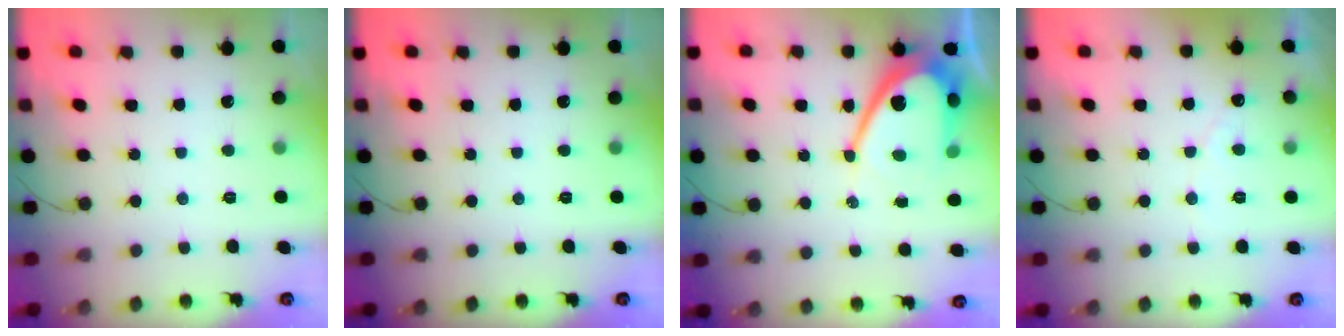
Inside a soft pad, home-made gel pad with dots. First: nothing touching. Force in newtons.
{"total": 0.0}
{"total": 13.4, "press": 13.3, "slide": 1.1}
{"total": 2.7, "press": 2.7, "slide": 0.0}